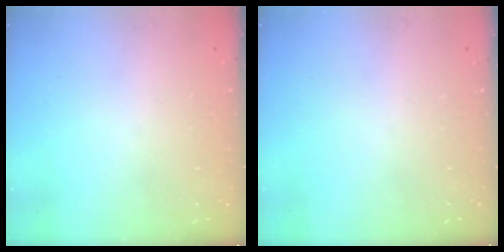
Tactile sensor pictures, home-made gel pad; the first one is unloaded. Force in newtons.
{"total": 0.0}